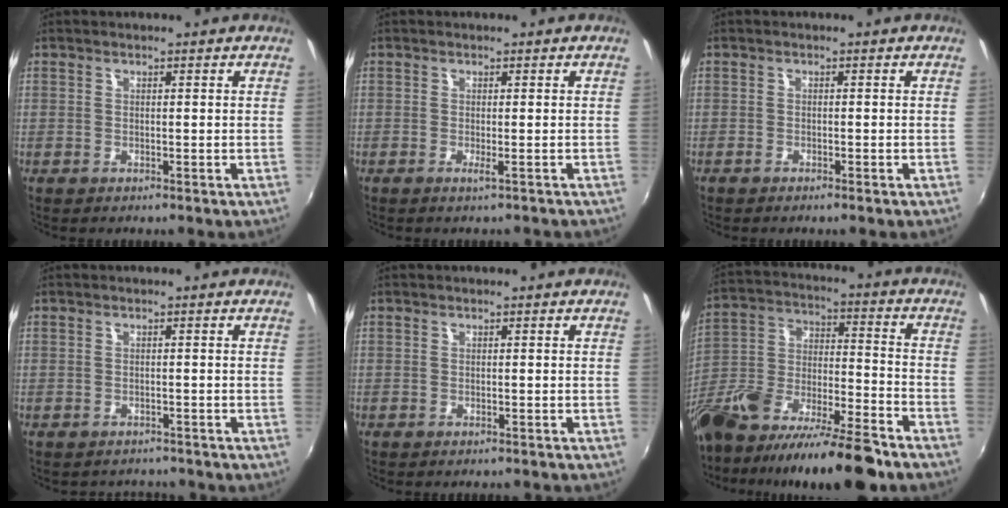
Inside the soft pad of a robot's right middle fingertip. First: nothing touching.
{"total": 1.3, "force": [-0.9, -0.2, 0.8], "torque": [-0.016, -0.002, -0.017]}
{"total": 0.9, "force": [-0.8, 0.1, 0.4], "torque": [-0.012, -0.001, -0.018]}
{"total": 2.7, "force": [-2.4, 1.3, 0.1], "torque": [-0.006, -0.005, -0.033]}
{"total": 1.2, "force": [-1.1, 0.3, 0.3], "torque": [-0.008, -0.006, -0.015]}
{"total": 22.3, "force": [-14.9, 6.6, 15.2], "torque": [-0.276, -0.031, -0.252]}